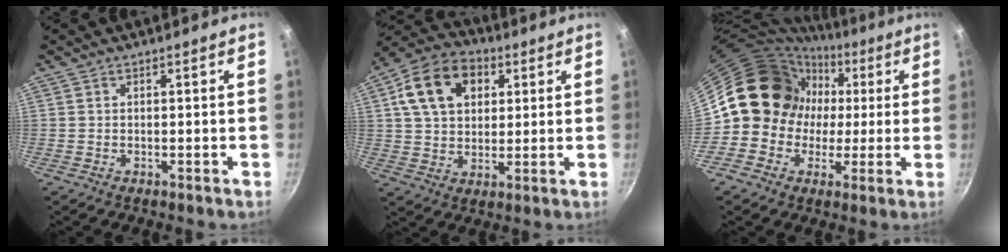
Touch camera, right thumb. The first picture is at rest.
{"total": 14.7, "force": [4.9, 10.6, 9.0], "torque": [-0.136, 0.009, 0.070]}
{"total": 13.9, "force": [1.1, 13.0, 4.8], "torque": [-0.019, 0.020, 0.004]}